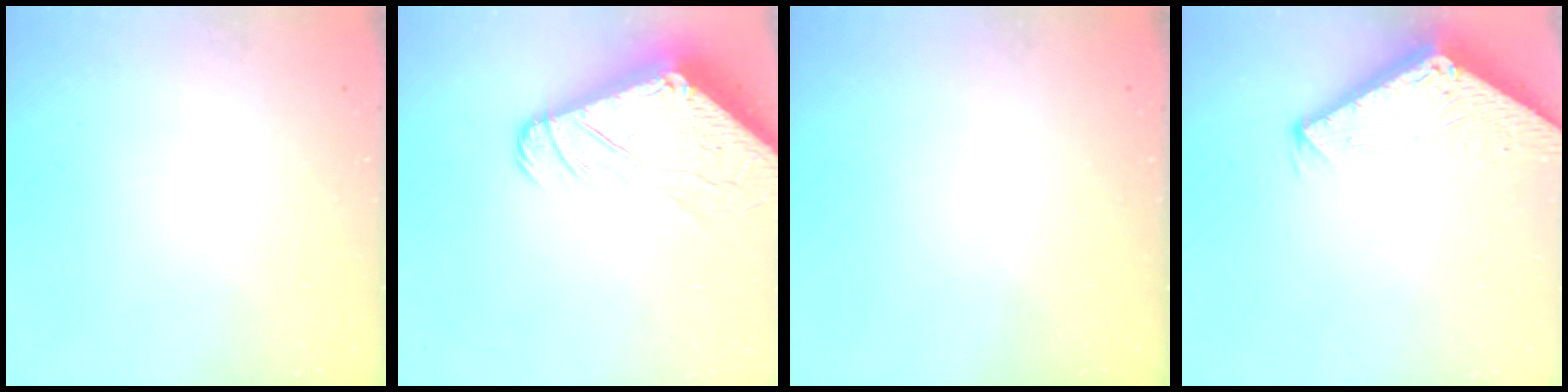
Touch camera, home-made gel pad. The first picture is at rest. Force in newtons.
{"total": 10.5, "press": 10.4, "slide": 1.2}
{"total": 0.0}
{"total": 2.8, "press": 2.8, "slide": 0.1}